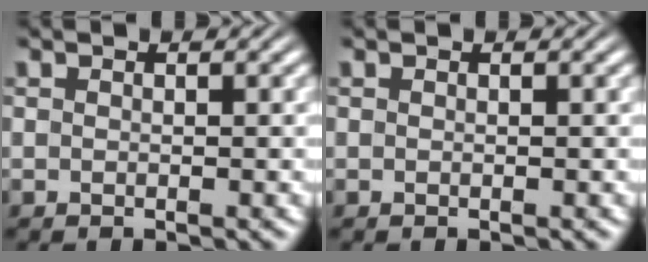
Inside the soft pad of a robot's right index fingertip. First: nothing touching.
{"total": 0.0}